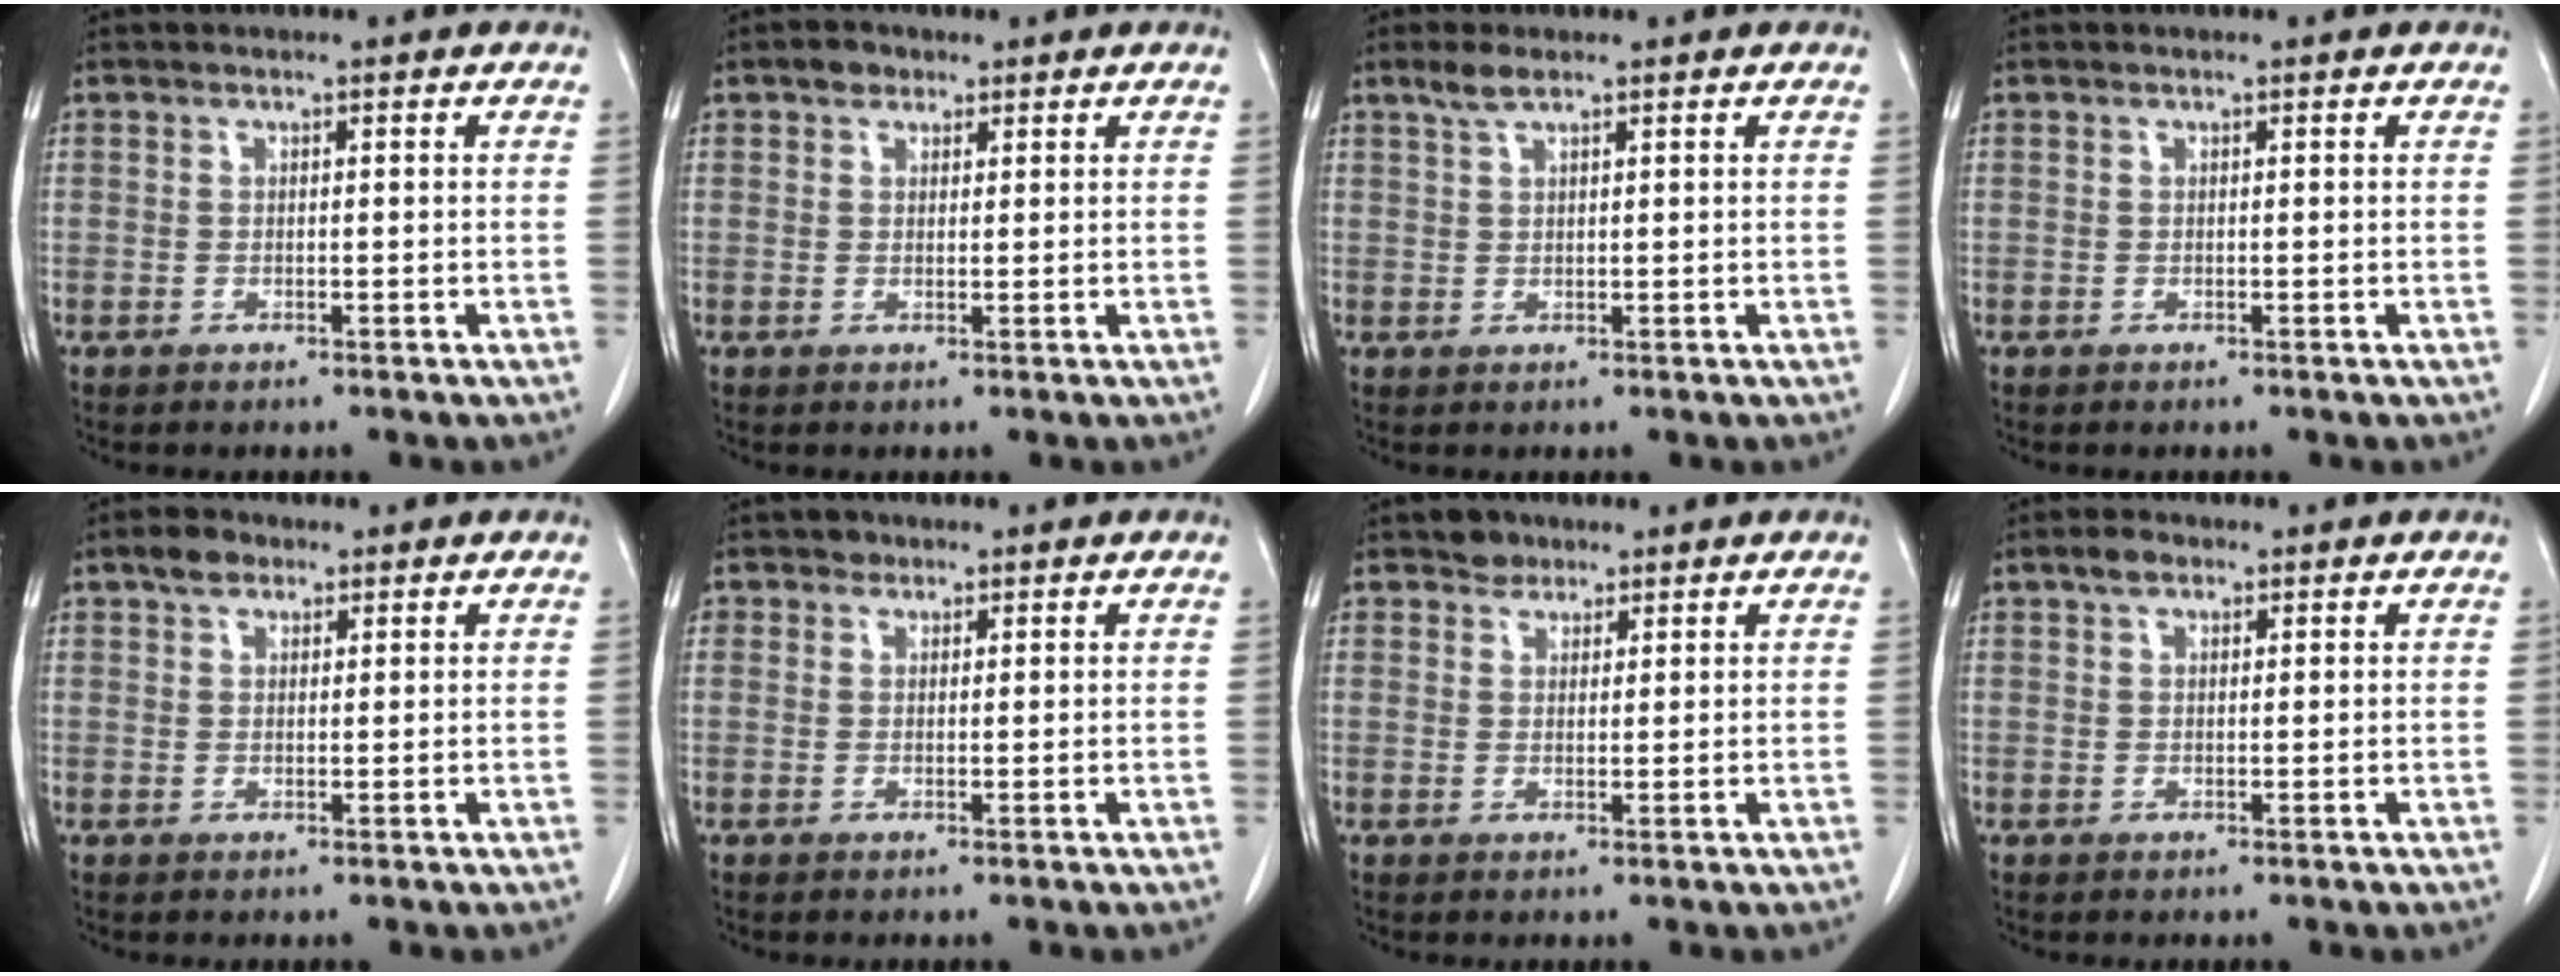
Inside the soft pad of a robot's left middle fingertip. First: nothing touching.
{"total": 2.0, "force": [1.2, 1.4, 0.6], "torque": [-0.011, 0.004, 0.018]}
{"total": 2.2, "force": [1.7, 0.3, 1.4], "torque": [-0.036, 0.005, 0.036]}
{"total": 0.0}
{"total": 2.6, "force": [1.7, 1.6, 1.1], "torque": [-0.022, 0.007, 0.028]}
{"total": 1.3, "force": [0.8, 1.1, 0.1], "torque": [0.004, -0.001, 0.008]}
{"total": 2.3, "force": [1.7, 1.5, 0.2], "torque": [-0.002, 0.002, 0.025]}
{"total": 1.9, "force": [1.2, 1.1, 1.0], "torque": [-0.020, 0.007, 0.020]}